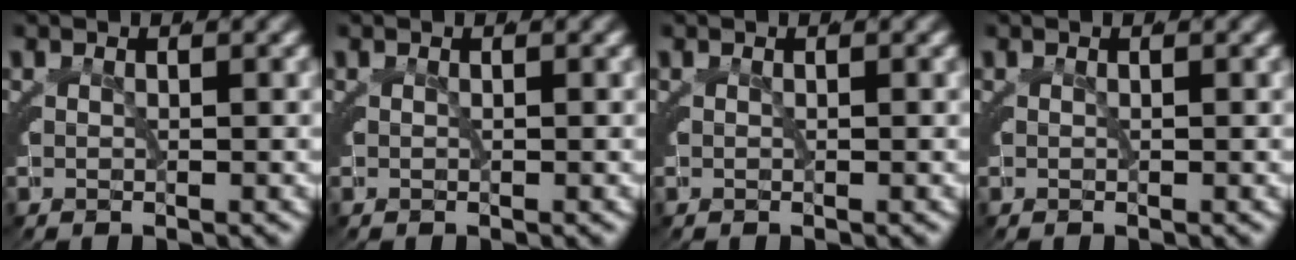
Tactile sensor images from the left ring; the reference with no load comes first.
{"total": 0.0}
{"total": 0.0}
{"total": 0.0}